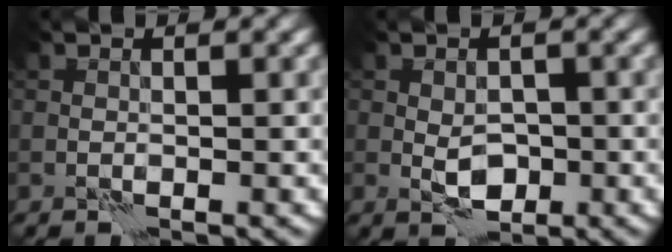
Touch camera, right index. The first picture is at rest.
{"total": 2.7, "force": [-0.7, 1.7, 2.0], "torque": [-0.032, -0.002, -0.011]}